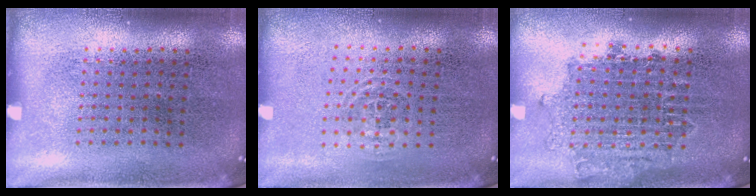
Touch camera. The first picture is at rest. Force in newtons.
{"total": 0.8, "press": 0.5, "slide": 0.6}
{"total": 1.6, "press": 1.3, "slide": 0.9}